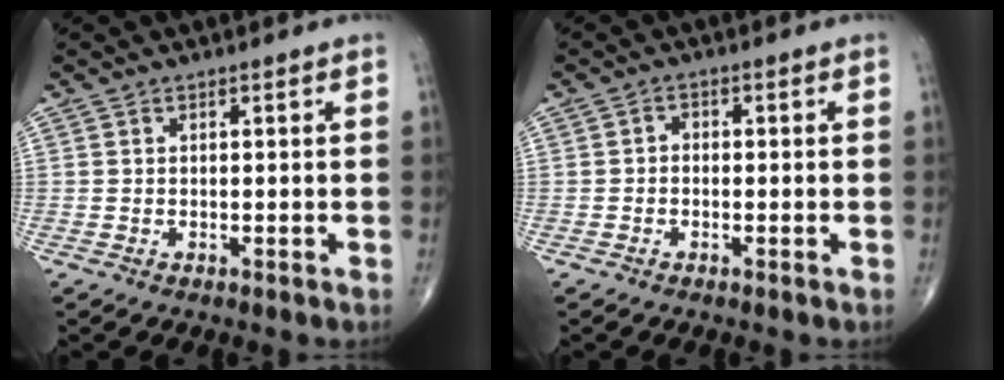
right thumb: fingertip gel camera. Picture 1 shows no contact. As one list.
[{"total": 1.5, "force": [-0.3, 1.2, 0.8], "torque": [-0.001, 0.007, -0.011]}]